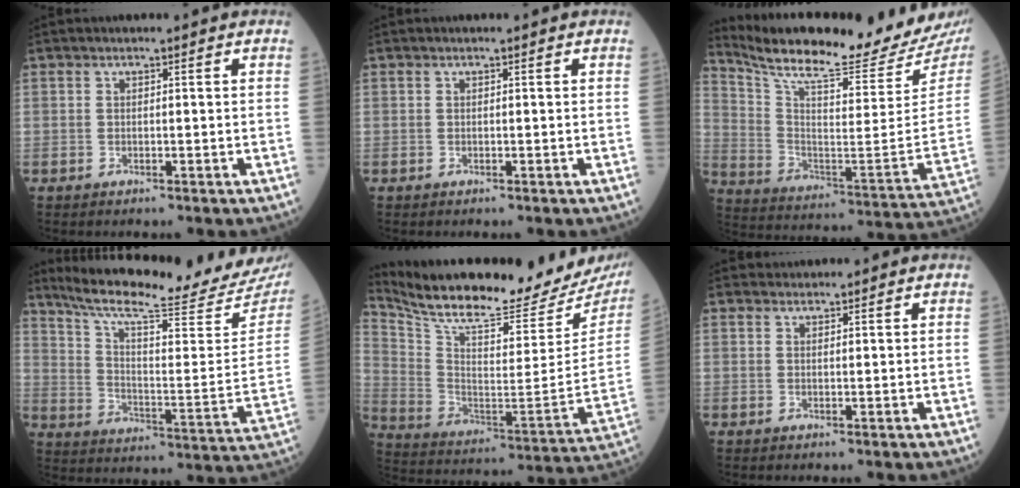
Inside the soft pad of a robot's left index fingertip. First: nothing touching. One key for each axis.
{"total": 0.0}
{"total": 25.2, "fx": 22.8, "fy": 1.2, "fz": 10.6, "tx": -0.191, "ty": -0.089, "tz": 0.327}
{"total": 24.4, "fx": 22.1, "fy": 1.1, "fz": 10.2, "tx": -0.170, "ty": -0.082, "tz": 0.299}
{"total": 27.1, "fx": 23.9, "fy": 3.1, "fz": 12.4, "tx": -0.224, "ty": -0.081, "tz": 0.347}
{"total": 1.1, "fx": 1.0, "fy": 0.1, "fz": -0.5, "tx": 0.000, "ty": 0.005, "tz": 0.017}